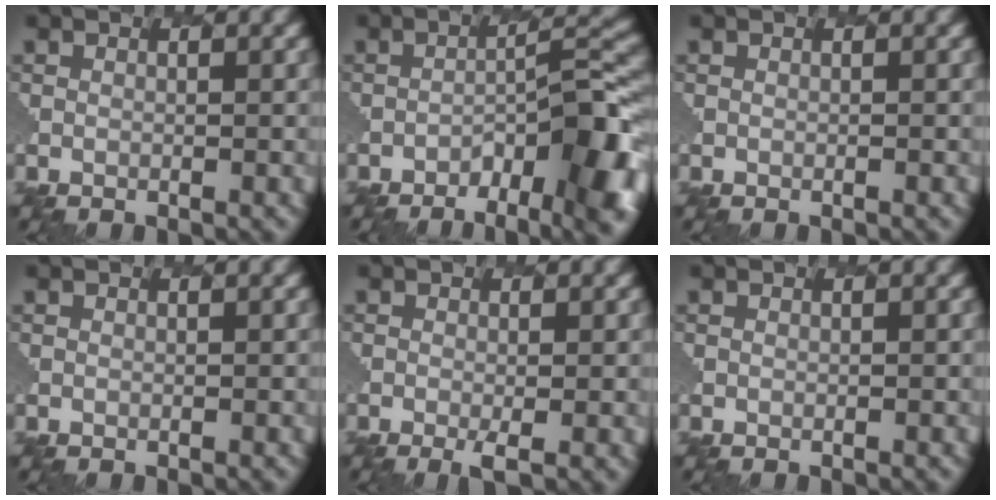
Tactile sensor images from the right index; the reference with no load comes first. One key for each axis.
{"total": 10.5, "fx": -6.0, "fy": 3.2, "fz": 8.0, "tx": -0.125, "ty": 0.005, "tz": -0.081}
{"total": 0.0}
{"total": 0.0}
{"total": 1.7, "fx": -0.8, "fy": 0.0, "fz": 1.5, "tx": -0.038, "ty": -0.004, "tz": -0.011}
{"total": 0.0}